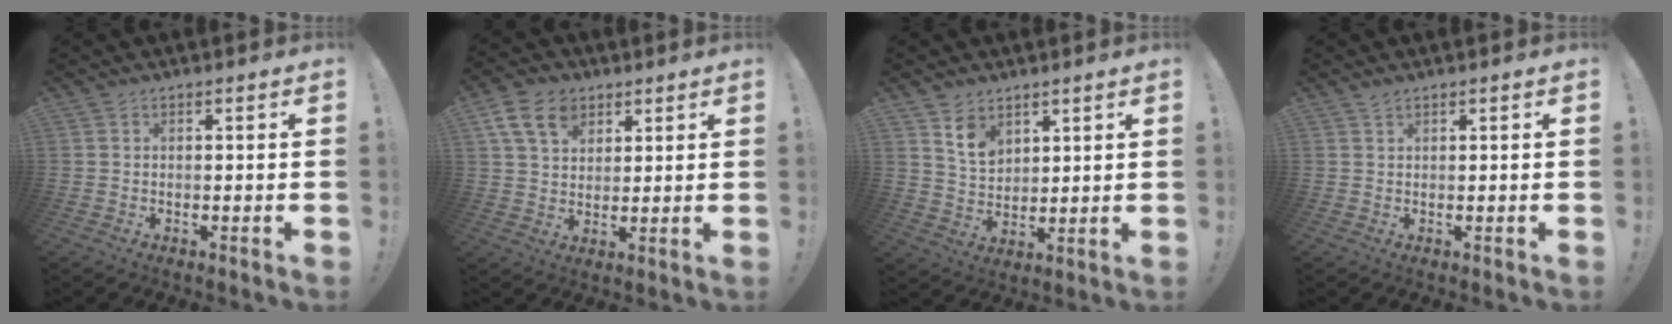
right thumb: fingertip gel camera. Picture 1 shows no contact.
{"total": 11.1, "force": [5.7, 7.7, 5.7], "torque": [-0.092, -0.018, 0.110]}
{"total": 8.0, "force": [5.4, 5.1, 3.0], "torque": [-0.047, -0.035, 0.104]}
{"total": 1.0, "force": [0.9, 0.3, 0.4], "torque": [-0.003, 0.000, 0.015]}